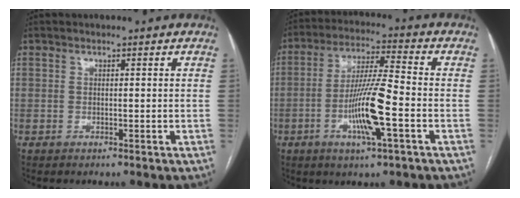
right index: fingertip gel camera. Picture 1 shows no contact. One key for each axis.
{"total": 11.4, "fx": -3.5, "fy": 0.6, "fz": 10.9, "tx": -0.208, "ty": -0.004, "tz": -0.066}